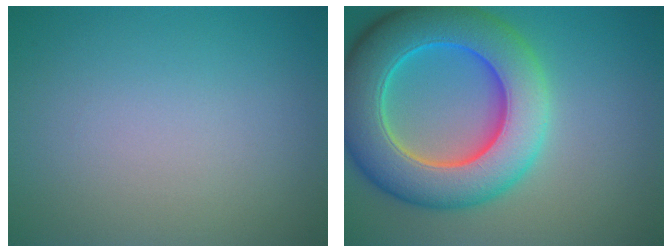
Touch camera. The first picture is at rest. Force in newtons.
{"total": 10.9, "press": 10.9, "slide": 0.4}